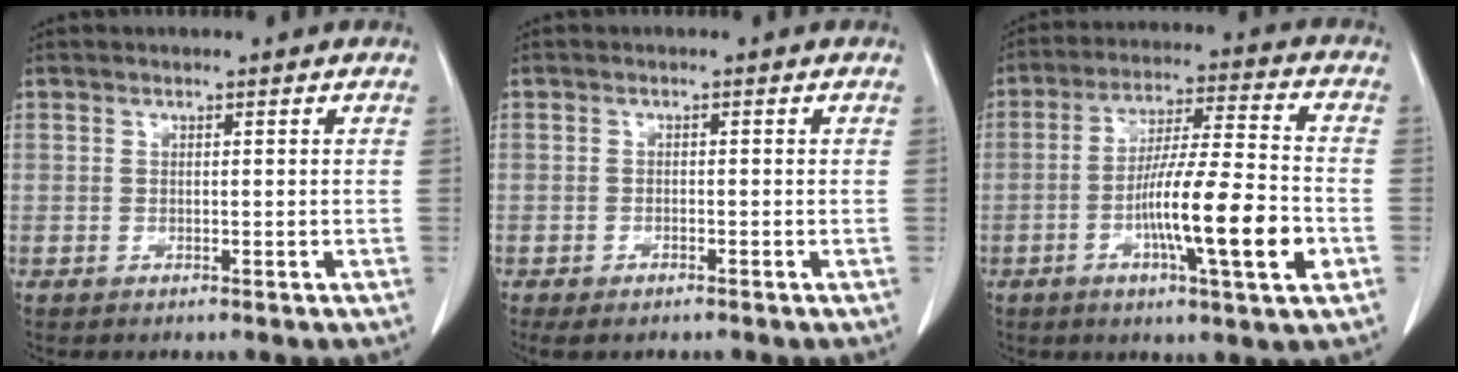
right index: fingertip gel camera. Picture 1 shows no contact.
{"total": 2.2, "force": [-1.7, 0.8, 1.2], "torque": [-0.021, -0.003, -0.022]}
{"total": 14.8, "force": [-4.3, 0.6, 14.1], "torque": [-0.242, -0.006, -0.074]}